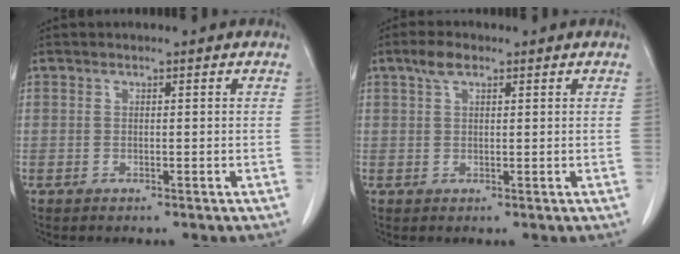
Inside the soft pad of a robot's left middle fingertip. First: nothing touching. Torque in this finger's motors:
{"motor_torque": [0.58, -0.35, -0.16, -0.02]}